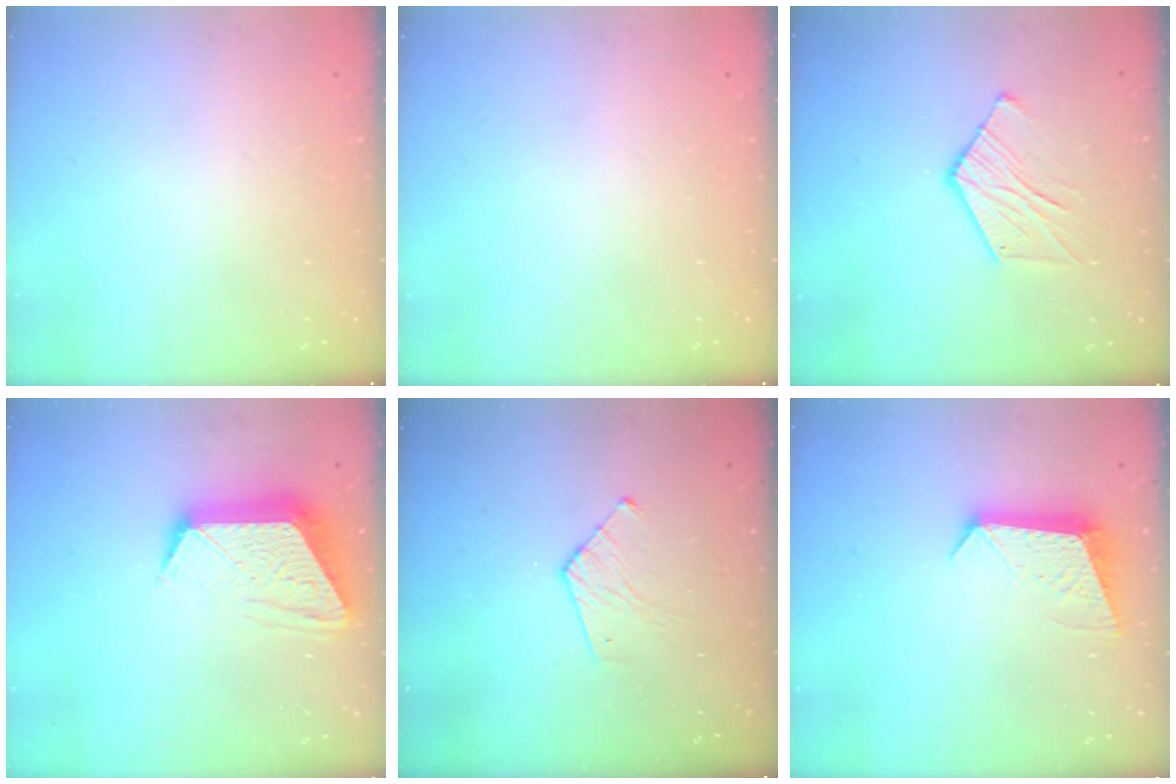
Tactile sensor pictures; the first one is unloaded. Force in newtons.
{"total": 0.0}
{"total": 8.2, "press": 8.2, "slide": 0.2}
{"total": 13.4, "press": 13.4, "slide": 0.9}
{"total": 6.6, "press": 6.6, "slide": 0.4}
{"total": 9.5, "press": 9.5, "slide": 0.3}